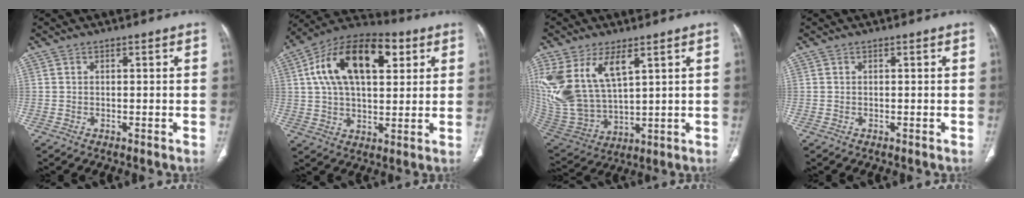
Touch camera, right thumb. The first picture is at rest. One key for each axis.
{"total": 20.5, "fx": 6.5, "fy": 10.9, "fz": 16.1, "tx": -0.250, "ty": 0.011, "tz": 0.100}
{"total": 17.8, "fx": 7.5, "fy": 9.2, "fz": 13.2, "tx": -0.275, "ty": -0.026, "tz": 0.168}
{"total": 0.0}